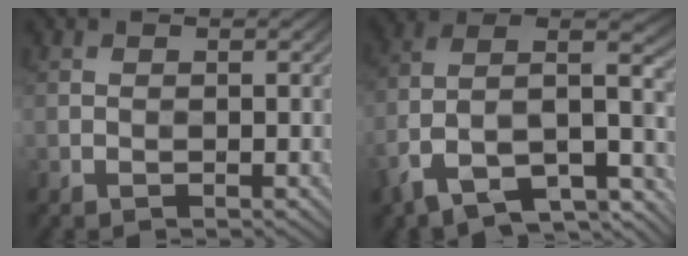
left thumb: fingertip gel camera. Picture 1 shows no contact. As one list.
[{"total": 15.6, "force": [-8.4, 7.2, 11.0], "torque": [-0.238, -0.029, -0.124]}]